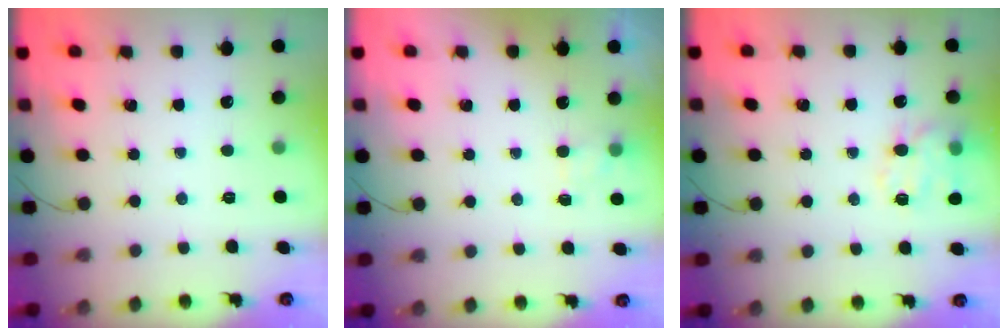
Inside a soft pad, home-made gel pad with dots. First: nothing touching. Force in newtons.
{"total": 2.5, "press": 1.9, "slide": 1.6}
{"total": 13.6, "press": 13.5, "slide": 2.0}